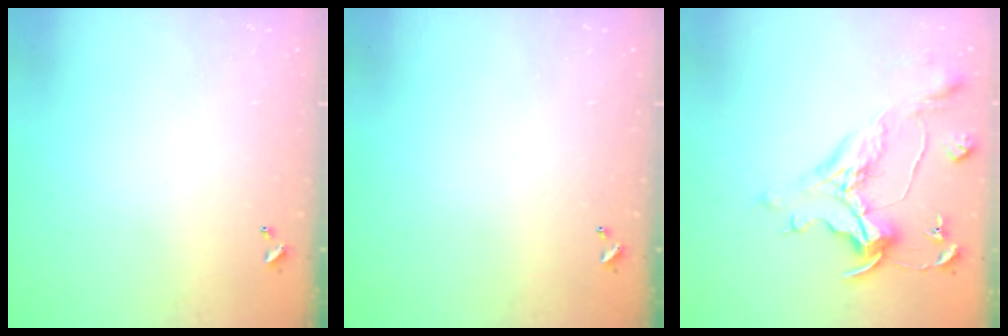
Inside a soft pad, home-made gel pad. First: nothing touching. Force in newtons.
{"total": 0.0}
{"total": 1.5, "press": 0.8, "slide": 1.2}